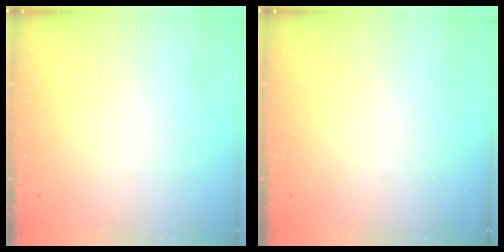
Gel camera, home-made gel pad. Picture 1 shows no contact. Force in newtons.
{"total": 0.0}